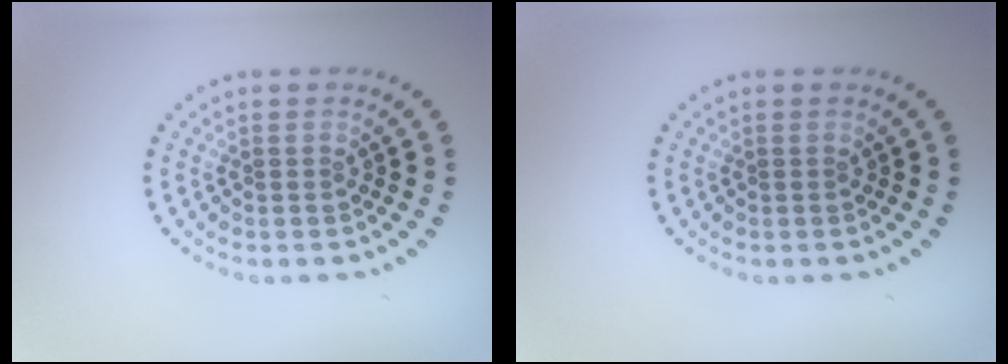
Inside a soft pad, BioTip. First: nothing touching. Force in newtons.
{"total": 0.0}